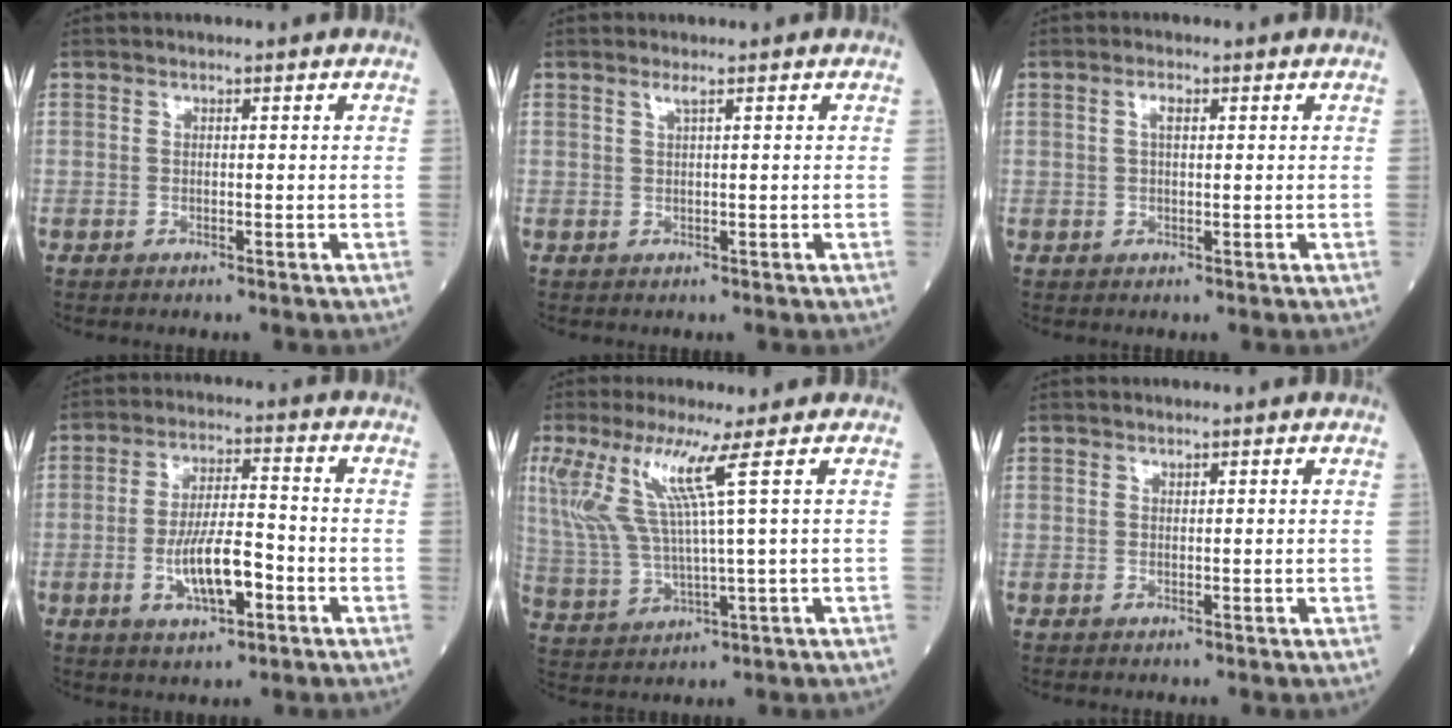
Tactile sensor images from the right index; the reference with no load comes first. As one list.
[{"total": 0.9, "force": [0.5, -0.2, 0.7], "torque": [-0.021, -0.001, 0.013]}, {"total": 1.6, "force": [0.5, 0.6, 1.4], "torque": [-0.031, 0.005, 0.008]}, {"total": 8.9, "force": [-2.9, 2.5, 8.0], "torque": [-0.151, 0.005, -0.050]}, {"total": 9.3, "force": [4.1, -1.1, 8.2], "torque": [-0.187, 0.003, 0.090]}, {"total": 0.0}]